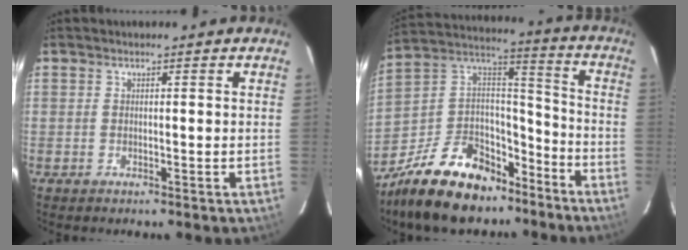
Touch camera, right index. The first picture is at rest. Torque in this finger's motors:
{"motor_torque": [1.01, -1.13, 0.27, -0.01]}